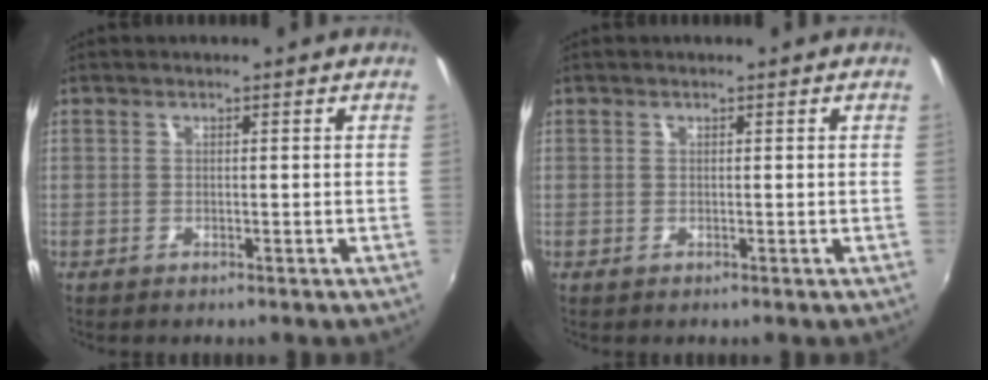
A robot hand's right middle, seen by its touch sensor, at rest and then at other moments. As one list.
[{"total": 0.0}]